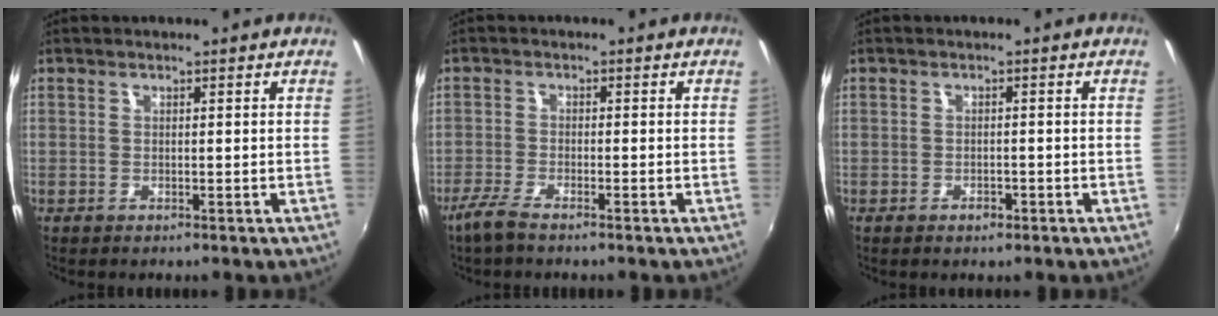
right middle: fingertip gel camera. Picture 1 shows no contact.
{"total": 4.0, "force": [-3.1, 0.5, 2.4], "torque": [-0.069, -0.006, -0.064]}
{"total": 1.7, "force": [-1.1, 0.8, 0.9], "torque": [-0.016, -0.001, -0.017]}